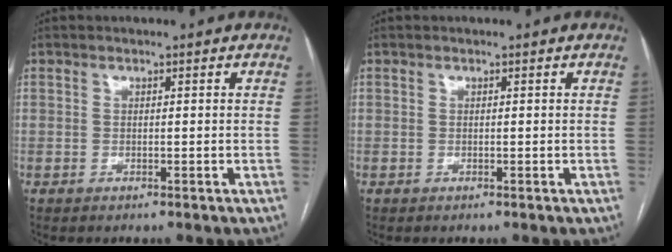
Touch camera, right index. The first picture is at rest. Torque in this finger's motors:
{"motor_torque": [0.00, 0.00, 0.00, 0.00]}